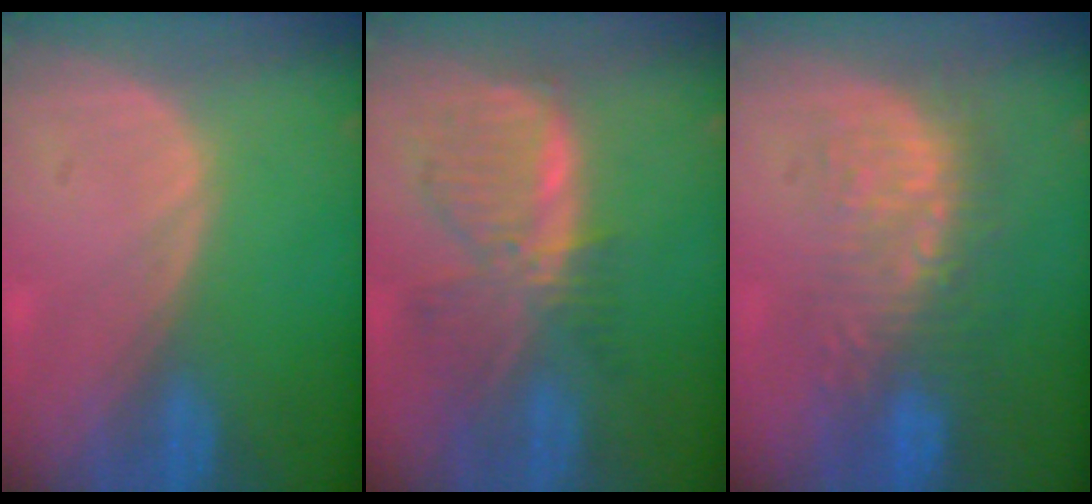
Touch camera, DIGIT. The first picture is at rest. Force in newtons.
{"total": 8.4, "press": 7.3, "slide": 4.0}
{"total": 9.2, "press": 8.6, "slide": 3.1}